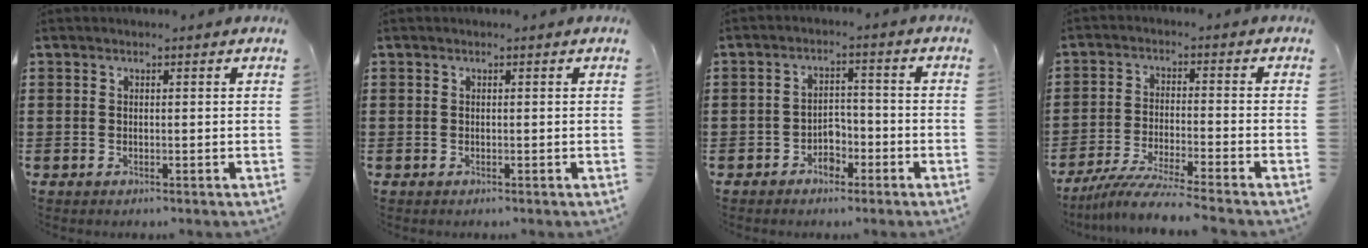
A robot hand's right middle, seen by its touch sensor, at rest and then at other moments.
{"total": 0.0}
{"total": 3.1, "force": [-2.4, 1.6, 1.1], "torque": [-0.024, 0.007, -0.051]}
{"total": 5.9, "force": [-5.4, -0.6, 2.4], "torque": [-0.055, -0.021, -0.107]}